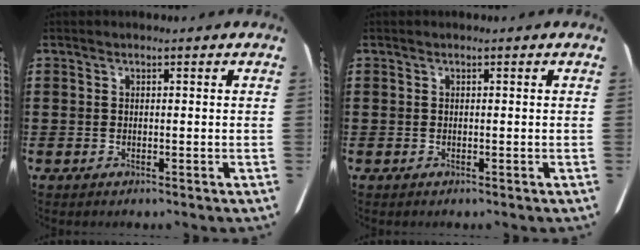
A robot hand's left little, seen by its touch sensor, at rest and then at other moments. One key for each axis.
{"total": 0.0}